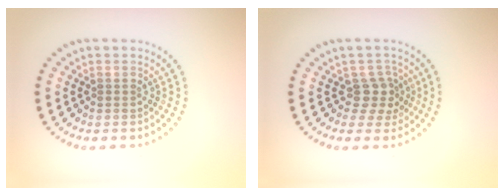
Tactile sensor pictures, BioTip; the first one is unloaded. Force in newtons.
{"total": 2.3, "press": 1.9, "slide": 1.4}